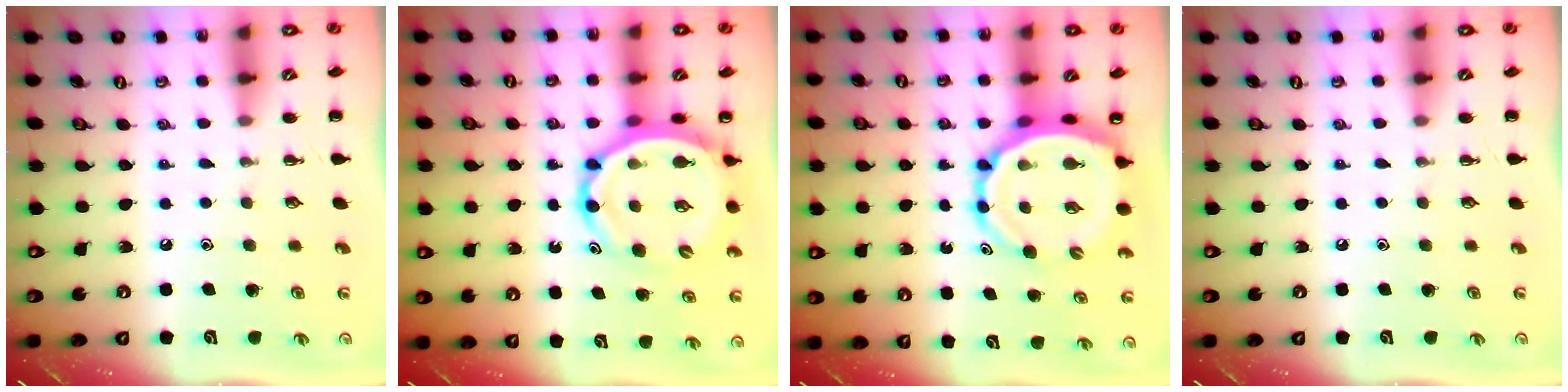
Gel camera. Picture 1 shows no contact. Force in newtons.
{"total": 13.0, "press": 12.3, "slide": 4.3}
{"total": 11.0, "press": 10.4, "slide": 3.6}
{"total": 0.0}